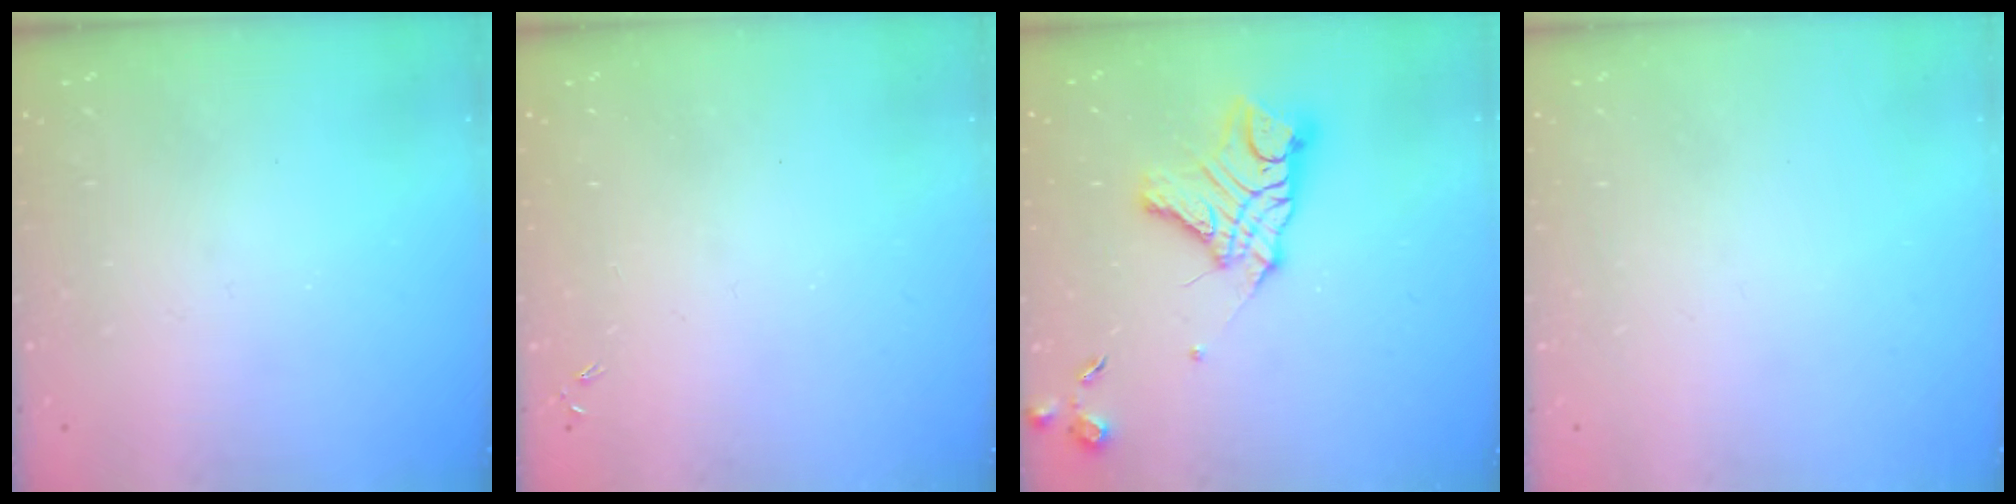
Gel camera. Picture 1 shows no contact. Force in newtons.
{"total": 0.0}
{"total": 15.3, "press": 15.2, "slide": 1.5}
{"total": 0.0}